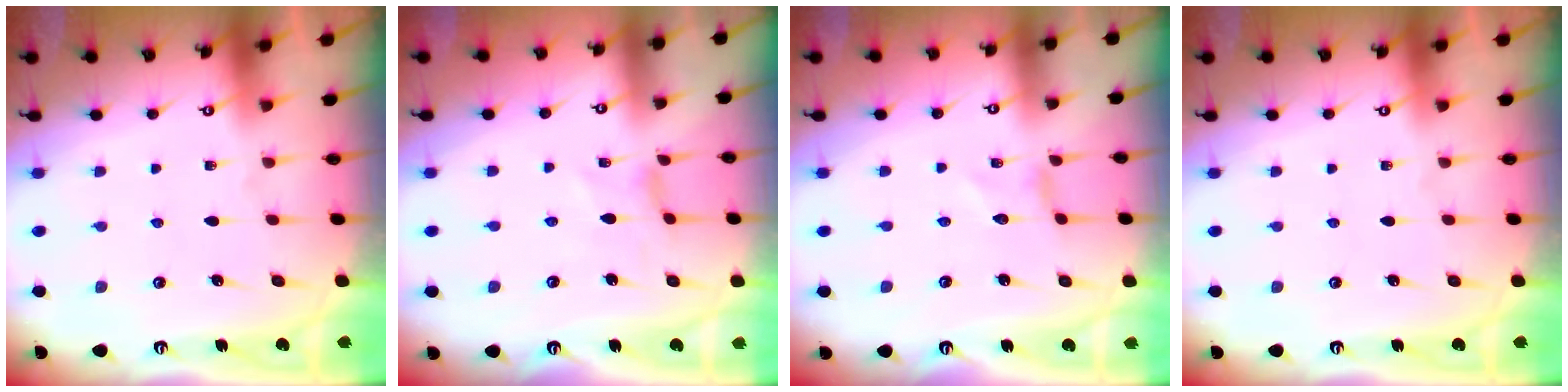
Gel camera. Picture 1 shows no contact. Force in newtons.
{"total": 1.4, "press": 1.4, "slide": 0.3}
{"total": 0.0}
{"total": 0.0}